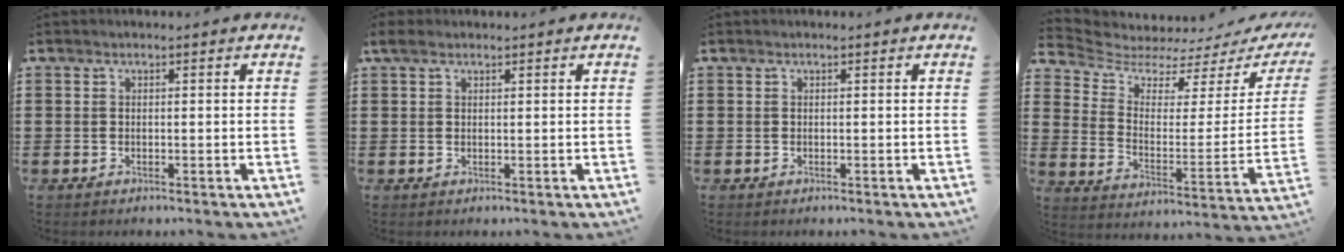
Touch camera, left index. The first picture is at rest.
{"total": 1.5, "force": [0.8, 0.7, 1.1], "torque": [-0.023, 0.005, 0.015]}
{"total": 0.0}
{"total": 4.5, "force": [4.0, 1.4, 1.3], "torque": [-0.054, -0.032, 0.065]}